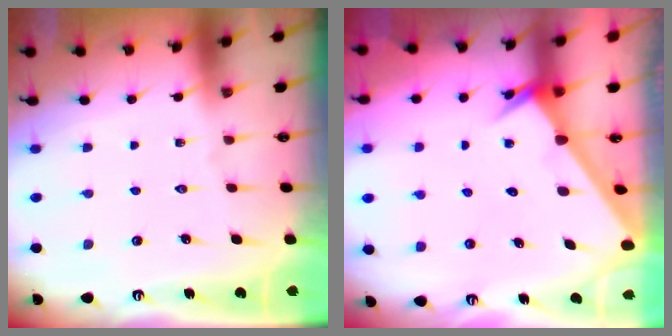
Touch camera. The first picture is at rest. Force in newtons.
{"total": 2.6, "press": 2.6, "slide": 0.1}